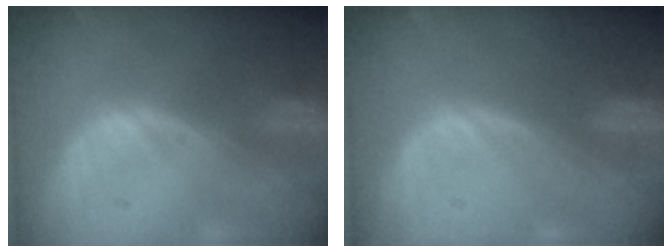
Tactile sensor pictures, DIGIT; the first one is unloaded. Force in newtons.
{"total": 0.0}